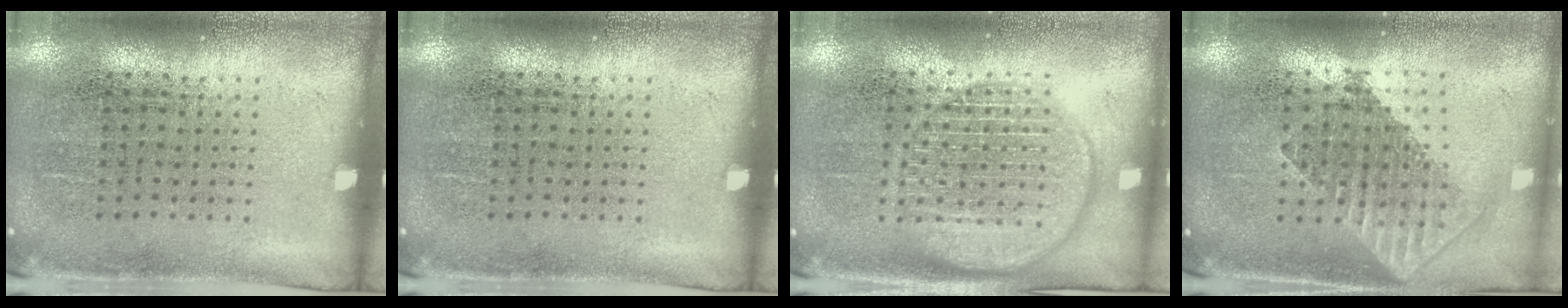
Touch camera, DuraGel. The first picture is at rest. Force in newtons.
{"total": 0.0}
{"total": 3.0, "press": 3.0, "slide": 0.3}
{"total": 1.8, "press": 1.4, "slide": 1.1}